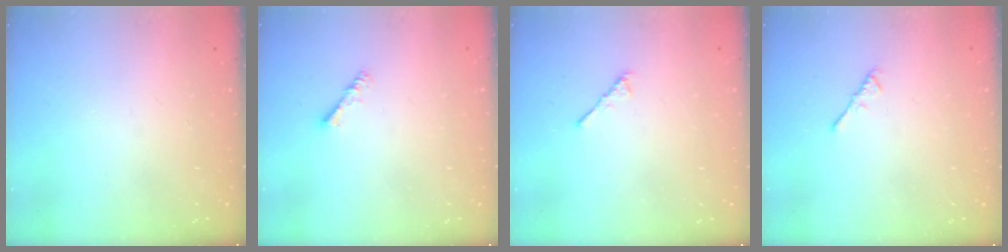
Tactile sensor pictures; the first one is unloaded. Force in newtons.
{"total": 2.4, "press": 2.4, "slide": 0.3}
{"total": 2.9, "press": 2.8, "slide": 0.7}
{"total": 1.1, "press": 1.0, "slide": 0.4}